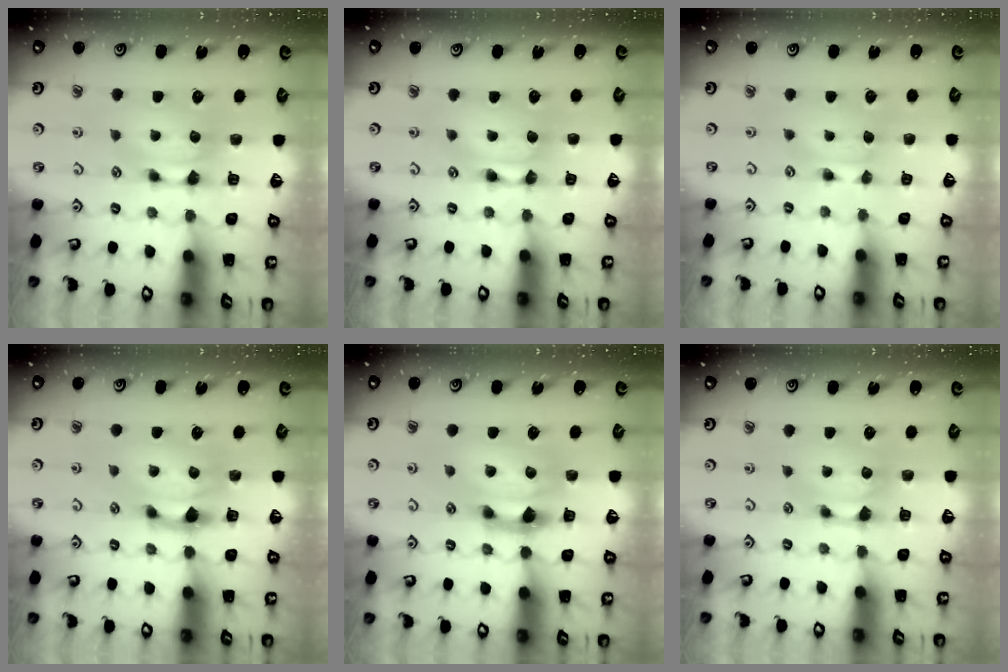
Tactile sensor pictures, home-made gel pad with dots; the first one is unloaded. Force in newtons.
{"total": 1.6, "press": 1.6, "slide": 0.2}
{"total": 0.0}
{"total": 1.9, "press": 1.4, "slide": 1.3}
{"total": 3.4, "press": 2.9, "slide": 1.8}
{"total": 0.0}